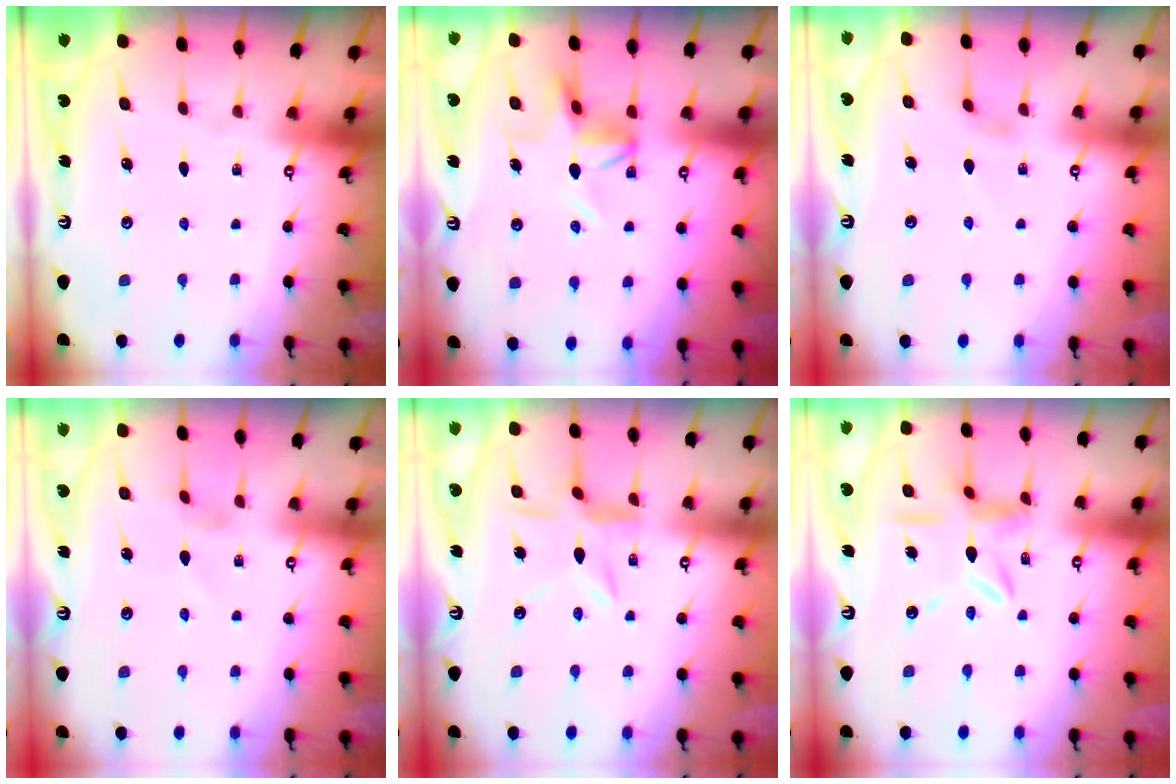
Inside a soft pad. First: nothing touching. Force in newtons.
{"total": 5.0, "press": 5.0, "slide": 0.4}
{"total": 1.7, "press": 1.6, "slide": 0.4}
{"total": 0.5, "press": 0.4, "slide": 0.3}
{"total": 6.8, "press": 6.8, "slide": 0.6}
{"total": 11.3, "press": 11.2, "slide": 1.0}